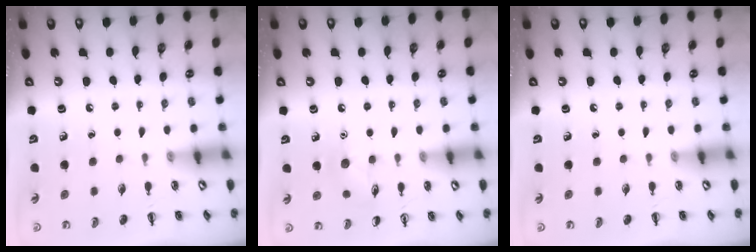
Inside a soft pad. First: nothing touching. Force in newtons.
{"total": 6.1, "press": 5.9, "slide": 1.4}
{"total": 0.0}